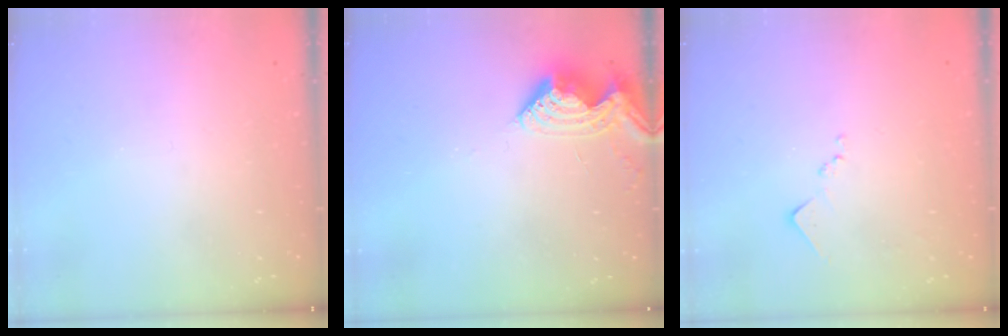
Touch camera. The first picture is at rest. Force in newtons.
{"total": 9.6, "press": 9.6, "slide": 1.0}
{"total": 8.1, "press": 8.1, "slide": 0.6}